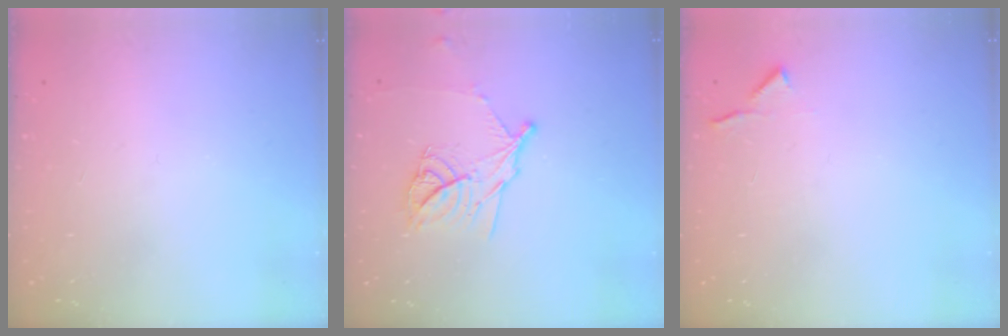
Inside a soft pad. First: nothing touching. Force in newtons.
{"total": 12.7, "press": 12.7, "slide": 0.7}
{"total": 4.2, "press": 4.1, "slide": 0.6}